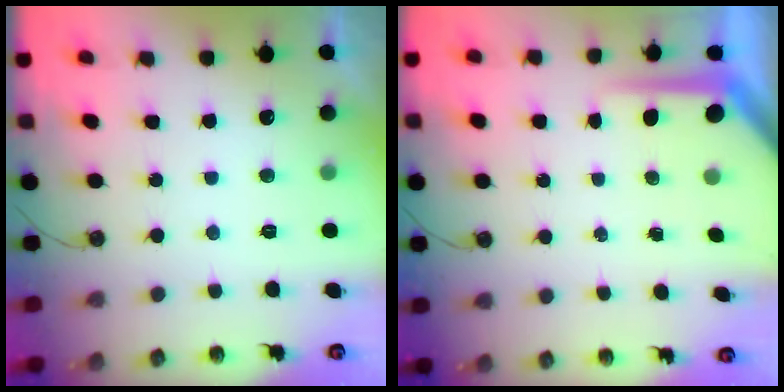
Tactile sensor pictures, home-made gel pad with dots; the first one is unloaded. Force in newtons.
{"total": 5.6, "press": 5.6, "slide": 0.4}